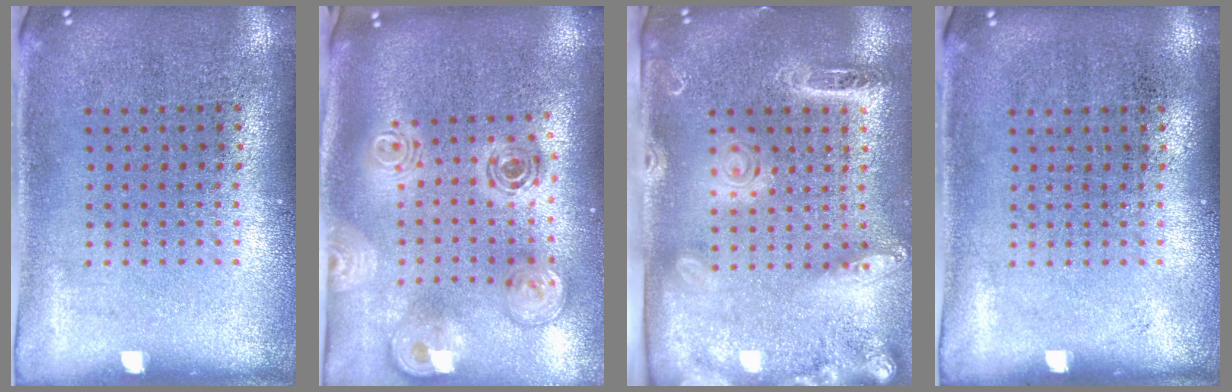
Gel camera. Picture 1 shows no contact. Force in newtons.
{"total": 2.1, "press": 1.8, "slide": 1.1}
{"total": 2.6, "press": 2.0, "slide": 1.7}
{"total": 0.0}